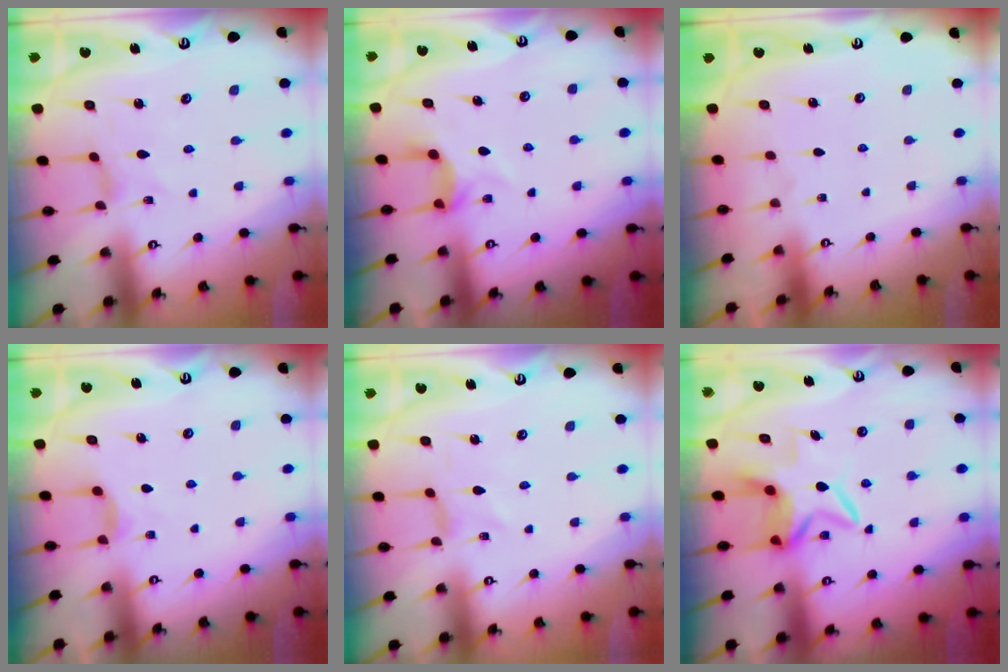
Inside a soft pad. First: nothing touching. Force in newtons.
{"total": 4.3, "press": 4.3, "slide": 0.8}
{"total": 0.0}
{"total": 5.3, "press": 5.2, "slide": 0.7}
{"total": 0.0}
{"total": 7.0, "press": 6.9, "slide": 1.1}